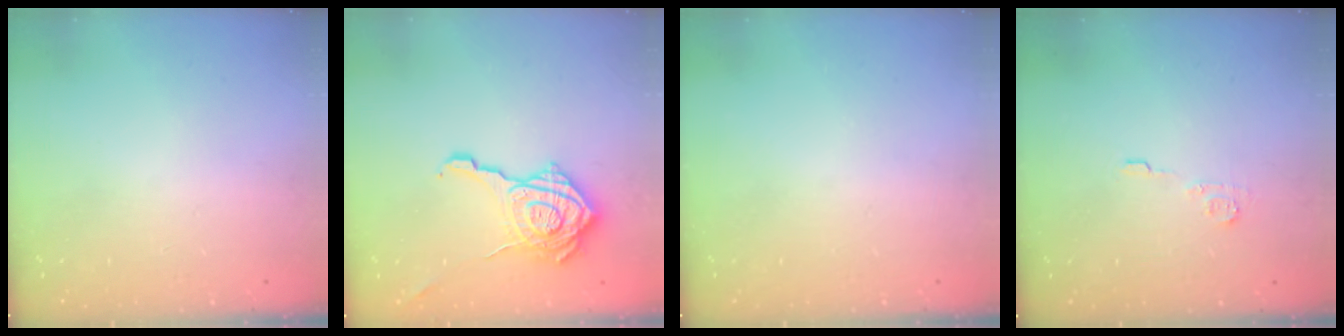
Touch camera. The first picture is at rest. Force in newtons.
{"total": 20.0, "press": 19.9, "slide": 0.8}
{"total": 0.0}
{"total": 4.9, "press": 4.9, "slide": 0.2}